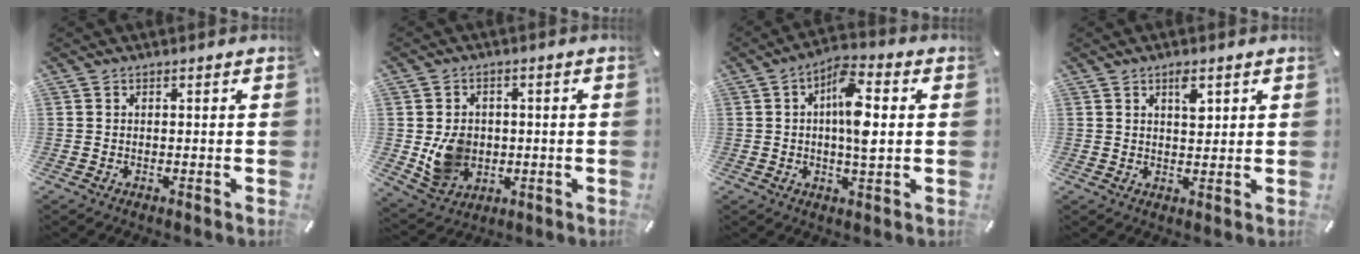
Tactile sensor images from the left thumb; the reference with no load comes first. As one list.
[{"total": 8.7, "force": [-0.5, 7.7, 4.0], "torque": [-0.082, 0.006, -0.006]}, {"total": 10.0, "force": [1.3, 3.8, 9.1], "torque": [-0.152, 0.000, 0.016]}, {"total": 3.9, "force": [1.8, 1.9, 2.8], "torque": [-0.029, -0.009, 0.024]}]